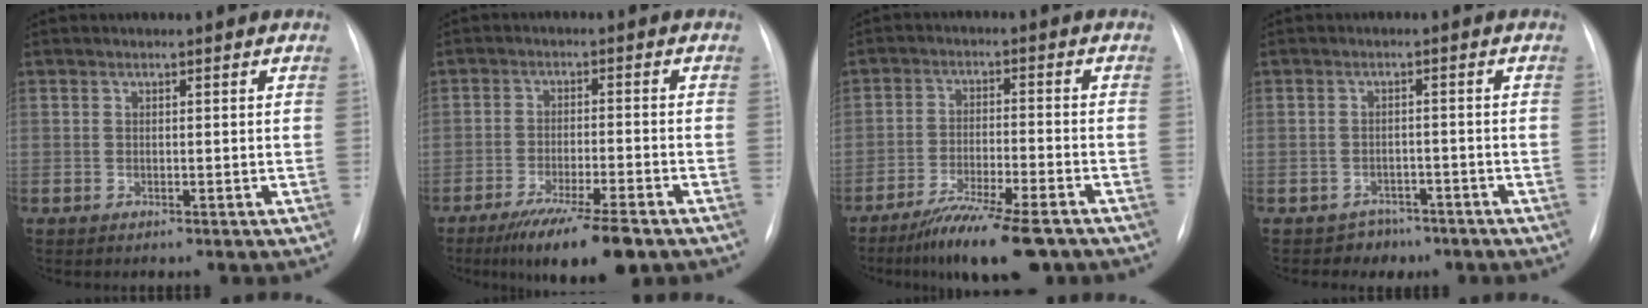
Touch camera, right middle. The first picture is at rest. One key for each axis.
{"total": 10.7, "fx": -7.5, "fy": 0.9, "fz": 7.5, "tx": -0.121, "ty": -0.025, "tz": -0.118}
{"total": 11.4, "fx": -8.6, "fy": 1.3, "fz": 7.4, "tx": -0.118, "ty": -0.026, "tz": -0.140}
{"total": 3.4, "fx": -2.5, "fy": 2.3, "fz": -0.3, "tx": 0.004, "ty": 0.012, "tz": -0.033}